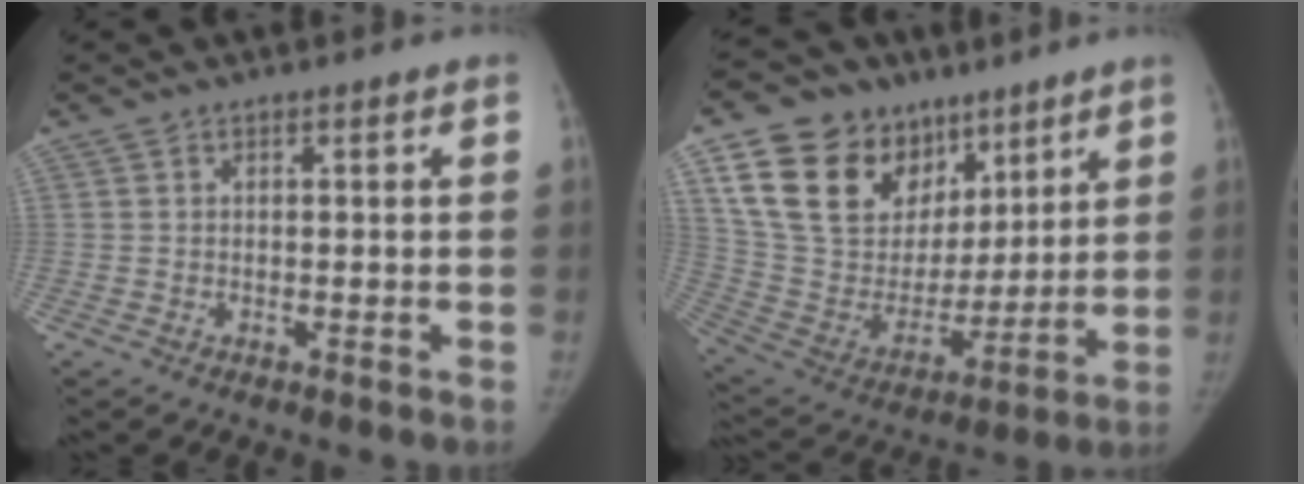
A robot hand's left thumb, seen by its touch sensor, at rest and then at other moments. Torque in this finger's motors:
{"motor_torque": [0.34, 0.63, 1.23, -1.54, 0.12]}